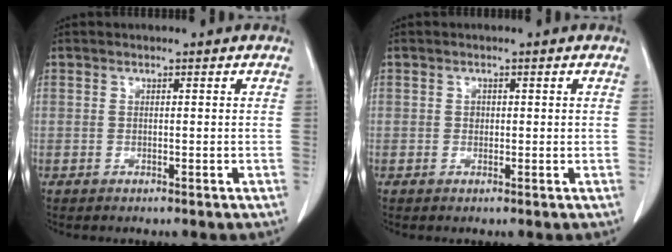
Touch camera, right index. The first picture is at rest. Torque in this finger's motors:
{"motor_torque": [0.15, -0.12, -0.01, 0.01]}